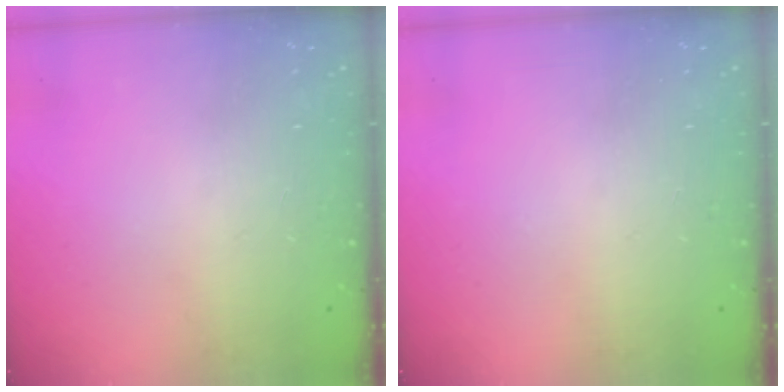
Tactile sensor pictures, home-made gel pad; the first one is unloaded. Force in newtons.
{"total": 0.0}